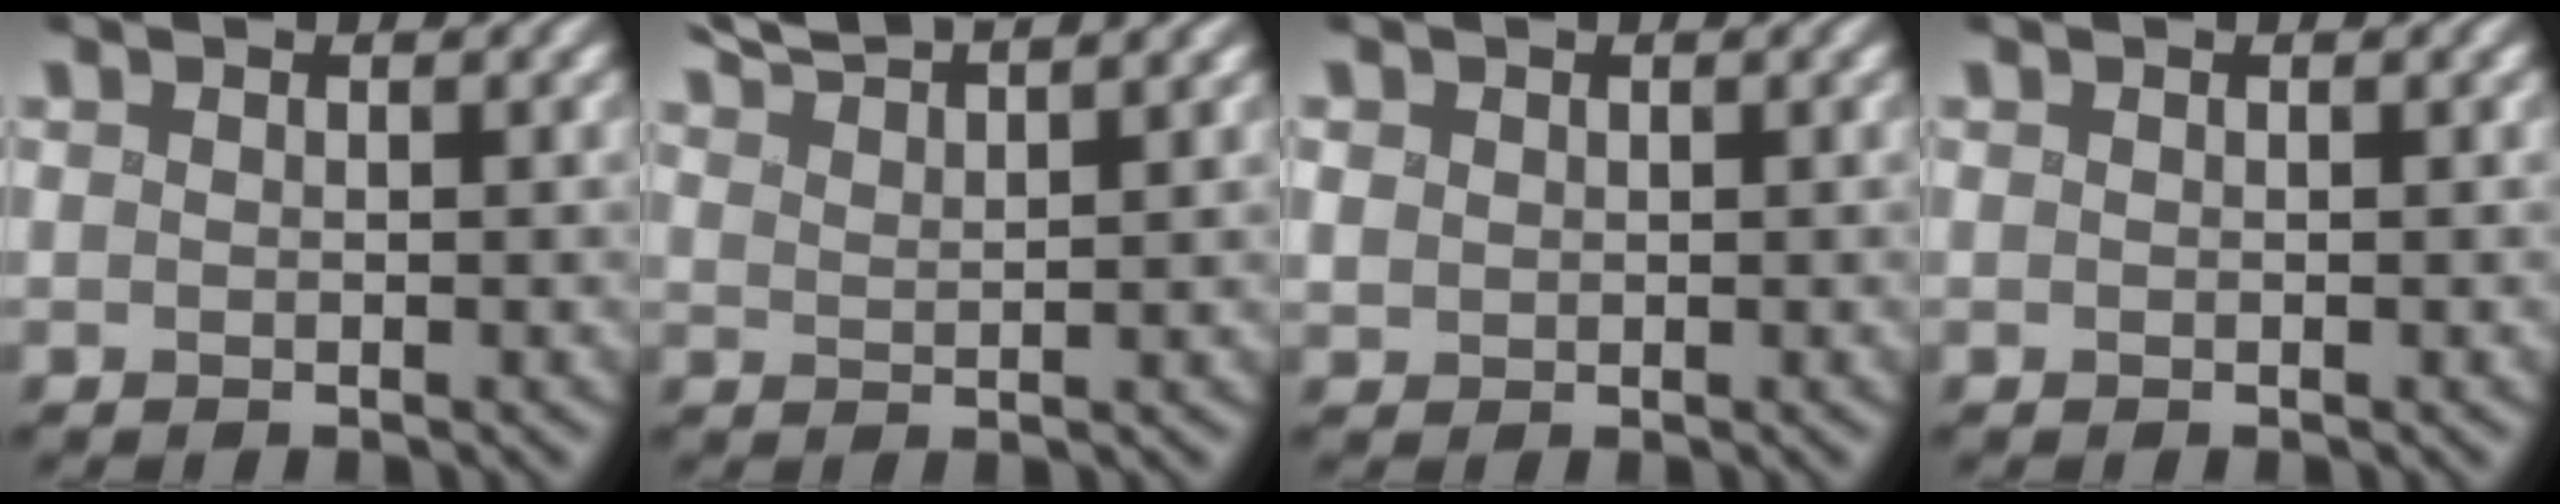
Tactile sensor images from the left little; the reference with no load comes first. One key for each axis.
{"total": 5.3, "fx": 4.9, "fy": 0.5, "fz": 2.1, "tx": -0.033, "ty": 0.017, "tz": 0.076}
{"total": 0.6, "fx": 0.4, "fy": 0.5, "fz": 0.0, "tx": -0.010, "ty": -0.003, "tz": 0.018}
{"total": 0.0}